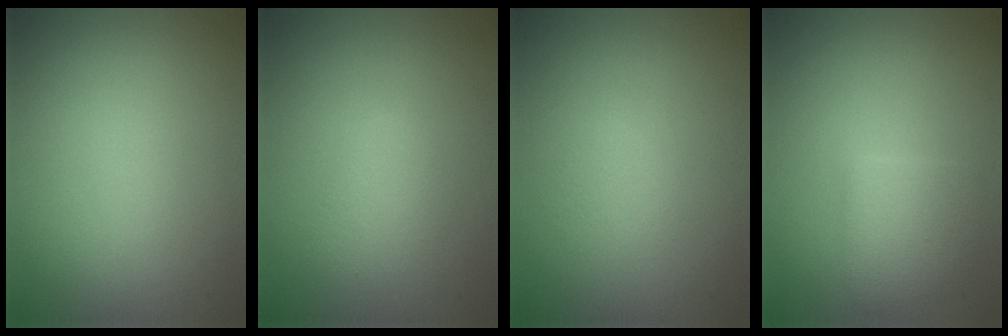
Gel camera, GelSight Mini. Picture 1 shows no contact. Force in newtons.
{"total": 1.9, "press": 1.9, "slide": 0.1}
{"total": 0.9, "press": 0.9, "slide": 0.1}
{"total": 2.5, "press": 2.5, "slide": 0.1}